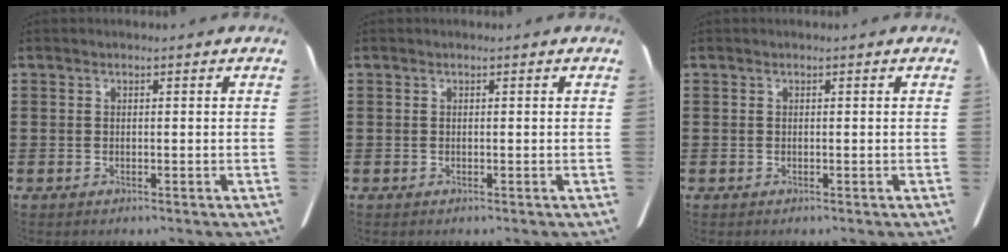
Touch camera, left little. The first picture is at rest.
{"total": 0.0}
{"total": 0.0}